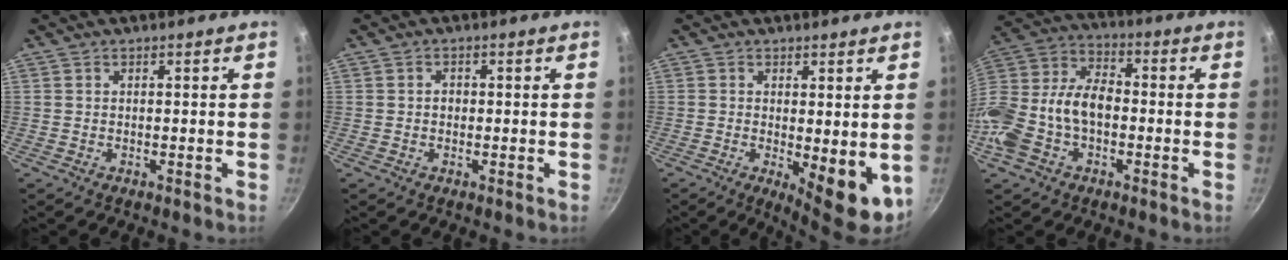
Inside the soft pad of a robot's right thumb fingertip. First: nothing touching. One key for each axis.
{"total": 1.2, "fx": -0.1, "fy": 1.0, "fz": 0.6, "tx": -0.007, "ty": 0.004, "tz": -0.003}
{"total": 8.4, "fx": -0.9, "fy": 3.1, "fz": 7.8, "tx": -0.098, "ty": -0.010, "tz": -0.001}
{"total": 18.6, "fx": -3.3, "fy": 12.6, "fz": 13.3, "tx": -0.257, "ty": 0.049, "tz": -0.074}